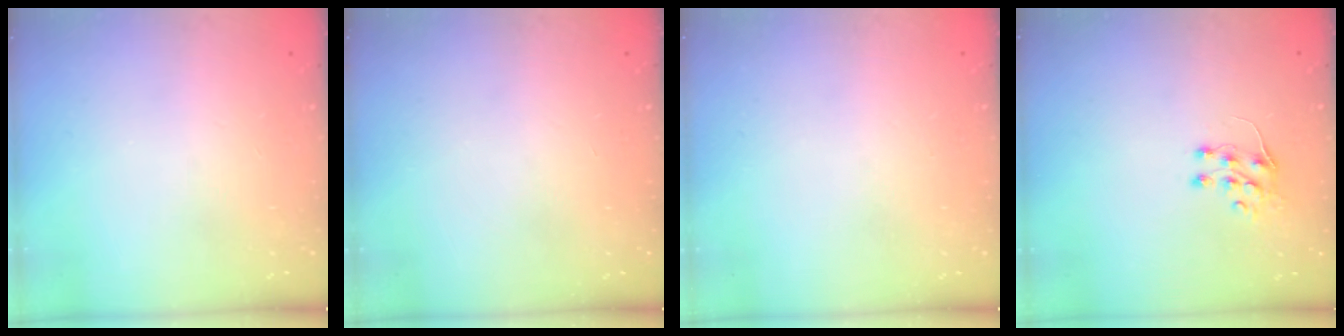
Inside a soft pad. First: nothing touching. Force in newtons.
{"total": 0.0}
{"total": 0.0}
{"total": 6.0, "press": 5.9, "slide": 0.7}